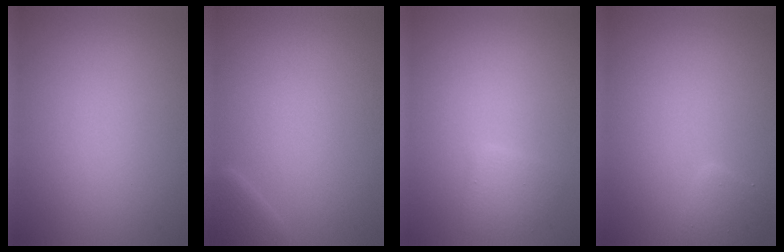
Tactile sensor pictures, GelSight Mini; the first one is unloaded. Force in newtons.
{"total": 1.7, "press": 1.7, "slide": 0.1}
{"total": 1.6, "press": 1.6, "slide": 0.0}
{"total": 1.5, "press": 1.5, "slide": 0.1}